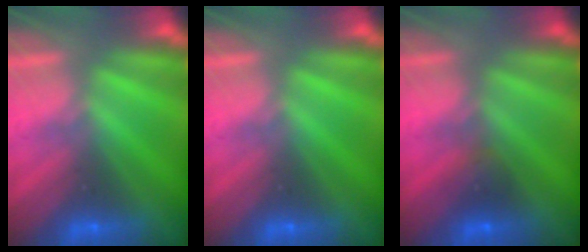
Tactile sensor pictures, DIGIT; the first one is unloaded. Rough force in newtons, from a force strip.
{"total": 0.0}
{"total": 2.3}